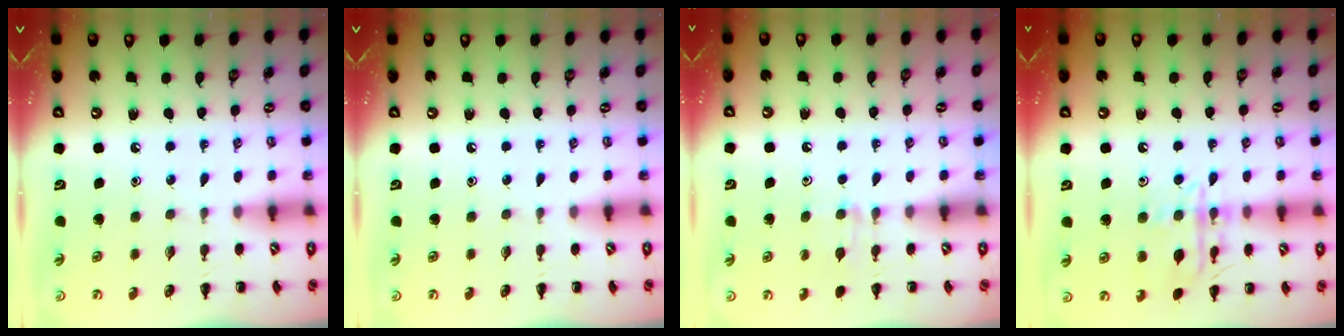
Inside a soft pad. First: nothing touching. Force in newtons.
{"total": 0.0}
{"total": 6.6, "press": 6.3, "slide": 1.9}
{"total": 13.3, "press": 13.2, "slide": 0.9}